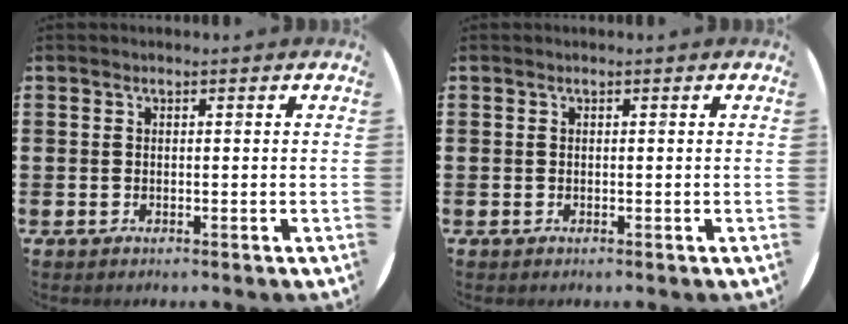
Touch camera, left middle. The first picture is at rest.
{"total": 0.0}